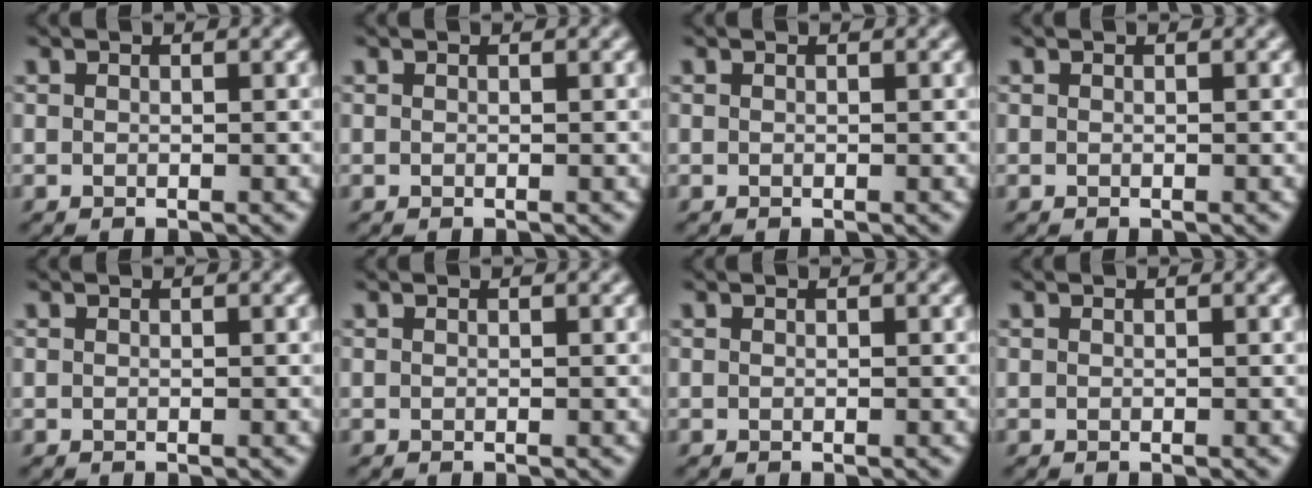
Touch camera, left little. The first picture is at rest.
{"total": 0.0}
{"total": 0.0}
{"total": 0.0}
{"total": 0.0}
{"total": 0.0}
{"total": 0.0}
{"total": 0.0}